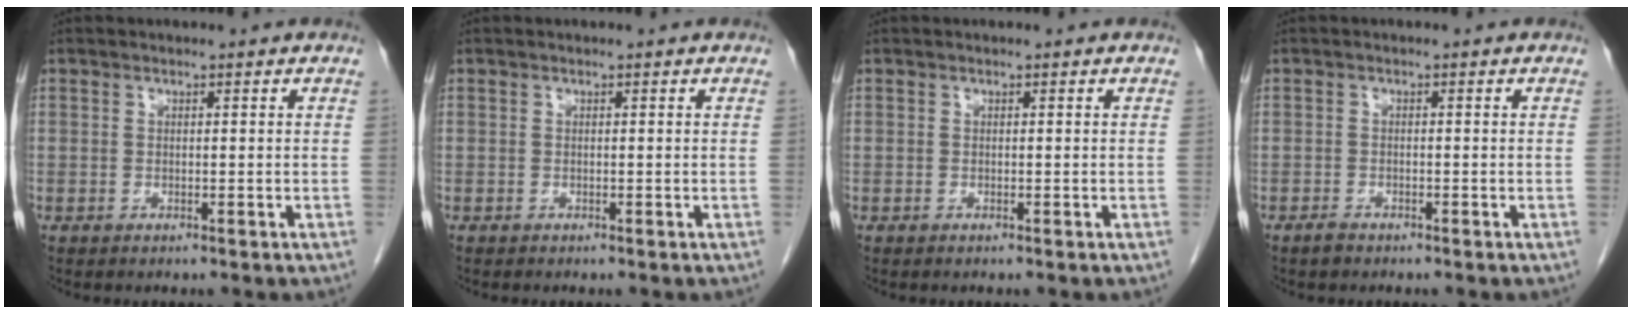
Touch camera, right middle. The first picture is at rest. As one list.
[{"total": 0.0}, {"total": 0.0}, {"total": 1.0, "force": [-0.9, 0.4, 0.4], "torque": [-0.011, 0.001, -0.014]}]